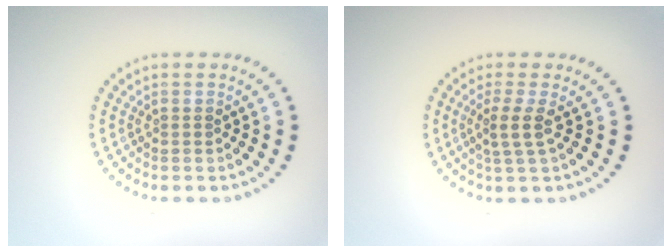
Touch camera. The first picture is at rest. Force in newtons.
{"total": 2.2, "press": 1.6, "slide": 1.5}